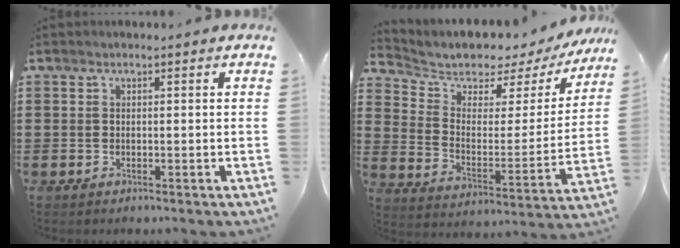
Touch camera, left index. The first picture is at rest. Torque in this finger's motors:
{"motor_torque": [1.07, -1.07, 0.30, 0.06]}